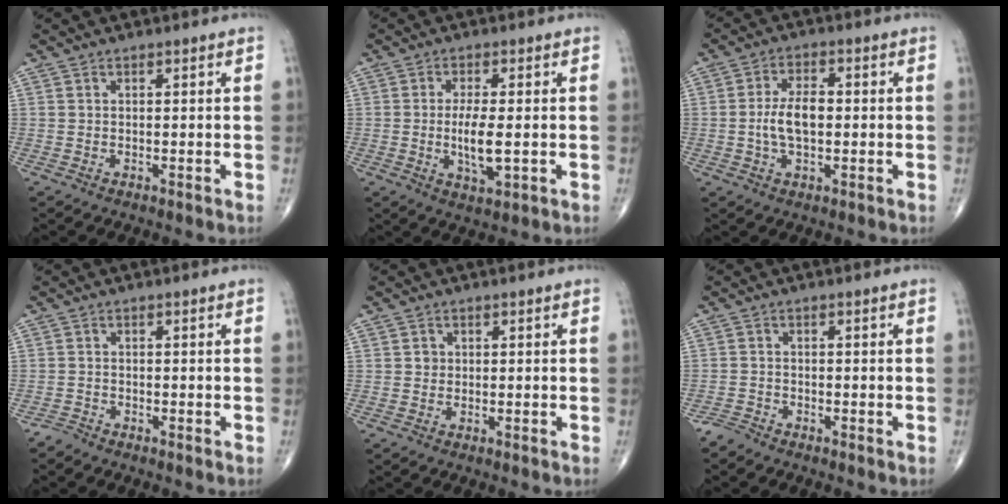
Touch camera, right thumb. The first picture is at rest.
{"total": 6.6, "force": [-0.7, 2.1, 6.2], "torque": [-0.120, -0.014, -0.013]}
{"total": 6.9, "force": [-0.5, 3.6, 5.9], "torque": [-0.116, 0.012, -0.012]}
{"total": 1.2, "force": [-1.2, 0.3, -0.2], "torque": [0.002, -0.005, -0.028]}
{"total": 1.2, "force": [0.1, 1.1, 0.3], "torque": [0.001, 0.003, 0.000]}
{"total": 1.8, "force": [-1.7, 0.4, 0.0], "torque": [-0.002, -0.005, -0.040]}